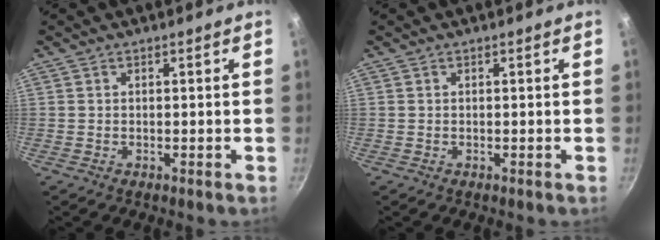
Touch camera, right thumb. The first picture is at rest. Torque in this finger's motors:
{"motor_torque": [0.00, 0.00, 0.13, 0.13, 0.00]}